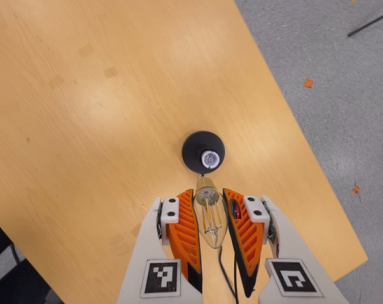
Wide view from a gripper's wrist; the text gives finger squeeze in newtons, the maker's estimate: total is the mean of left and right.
{"total": 19.1, "left": 21.2, "right": 16.9}